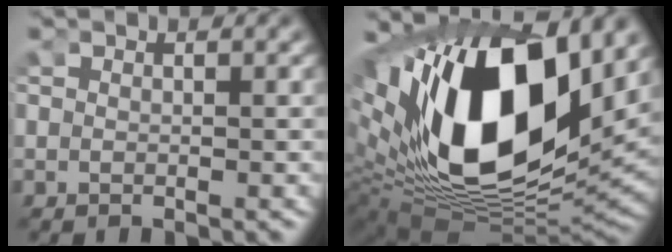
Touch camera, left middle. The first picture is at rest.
{"total": 21.7, "force": [3.0, 11.8, 18.0], "torque": [-0.310, -0.011, 0.054]}